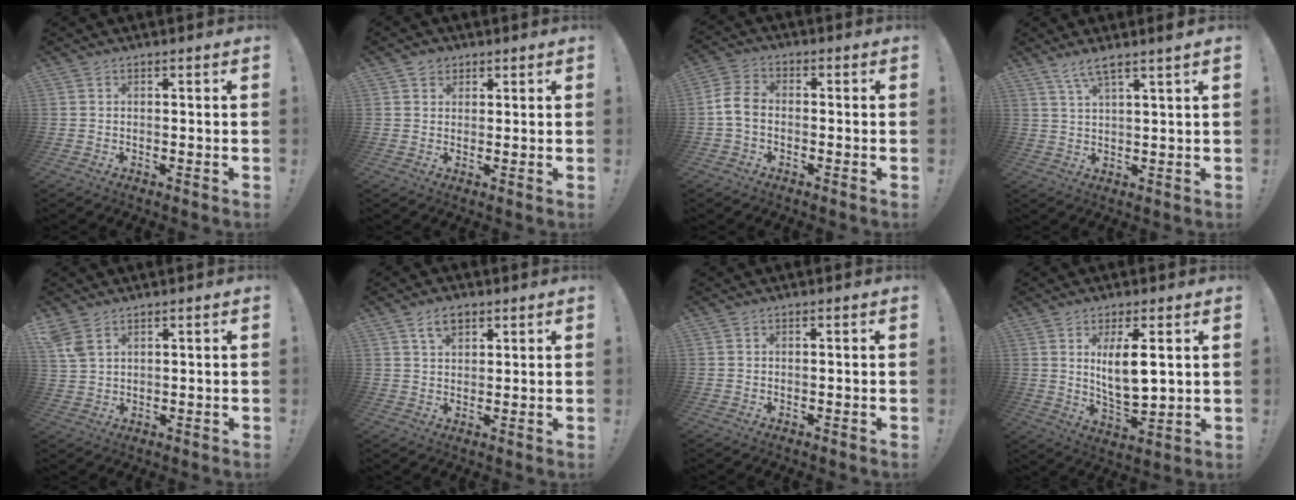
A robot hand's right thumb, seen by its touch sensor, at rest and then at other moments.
{"total": 2.6, "force": [1.7, 2.0, 0.4], "torque": [-0.006, -0.004, 0.029]}
{"total": 6.0, "force": [-1.2, 4.2, 4.1], "torque": [-0.089, 0.011, -0.019]}
{"total": 5.1, "force": [3.5, -0.4, 3.7], "torque": [-0.076, -0.012, 0.060]}
{"total": 5.1, "force": [3.1, 2.6, 3.1], "torque": [-0.052, -0.013, 0.060]}
{"total": 5.4, "force": [3.1, 3.1, 3.2], "torque": [-0.053, -0.004, 0.055]}
{"total": 0.0}
{"total": 9.7, "force": [3.2, 3.2, 8.6], "torque": [-0.147, -0.020, 0.050]}